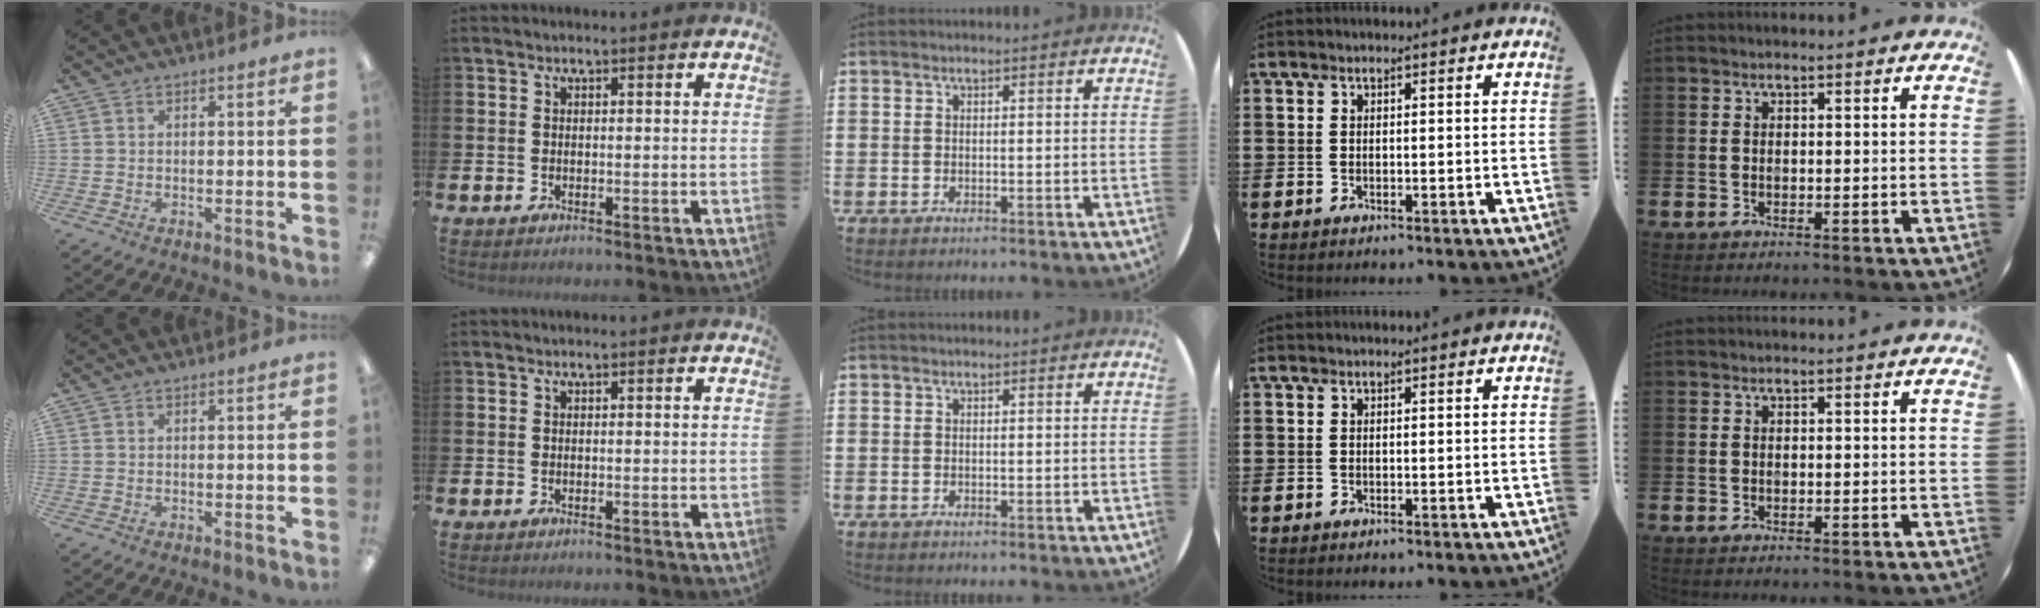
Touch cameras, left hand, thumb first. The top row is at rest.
{}